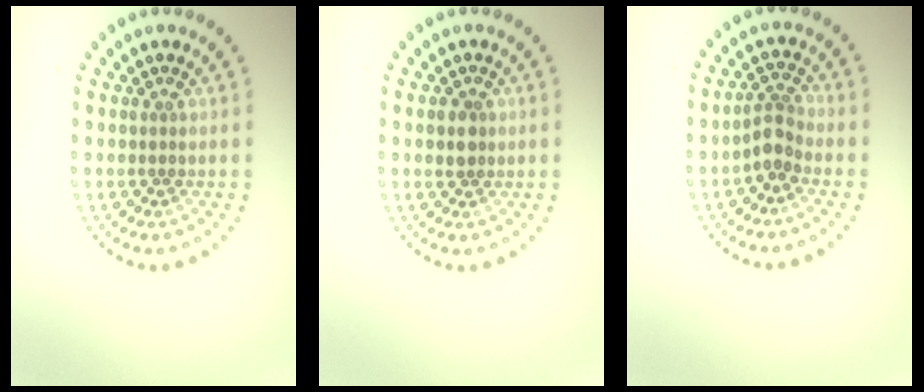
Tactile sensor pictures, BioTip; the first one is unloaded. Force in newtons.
{"total": 1.4, "press": 1.3, "slide": 0.5}
{"total": 2.1, "press": 1.6, "slide": 1.4}